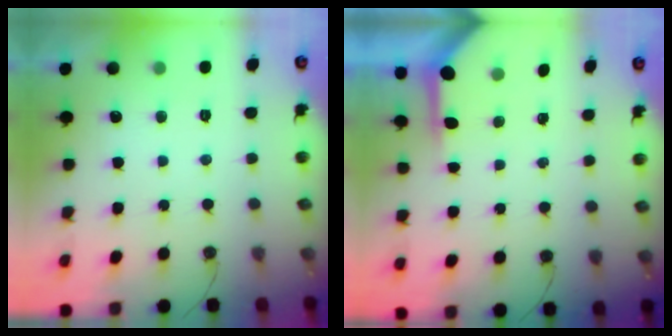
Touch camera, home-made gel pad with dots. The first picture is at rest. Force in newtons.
{"total": 4.0, "press": 4.0, "slide": 0.4}